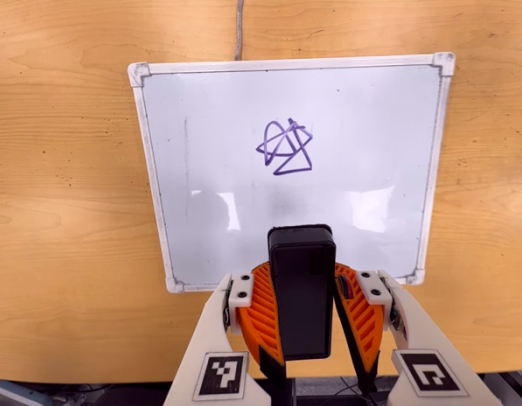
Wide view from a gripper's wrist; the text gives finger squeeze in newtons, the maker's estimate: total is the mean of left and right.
{"total": 9.9, "left": 10.1, "right": 9.7}